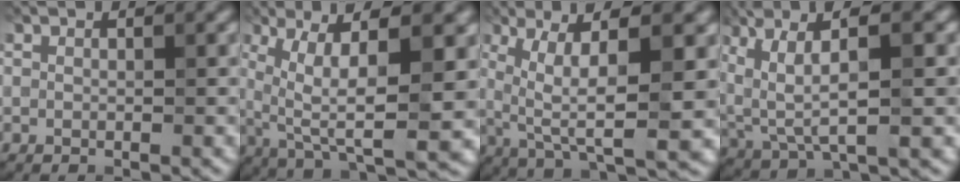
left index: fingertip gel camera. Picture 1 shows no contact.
{"total": 9.9, "force": [1.8, 2.8, 9.3], "torque": [-0.162, -0.005, 0.034]}
{"total": 8.9, "force": [1.6, 2.4, 8.4], "torque": [-0.146, -0.004, 0.030]}
{"total": 7.4, "force": [2.2, 2.5, 6.6], "torque": [-0.141, 0.002, 0.044]}